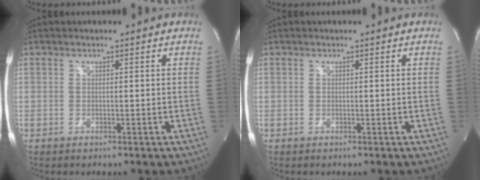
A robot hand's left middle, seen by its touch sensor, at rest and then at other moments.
{"total": 0.0}